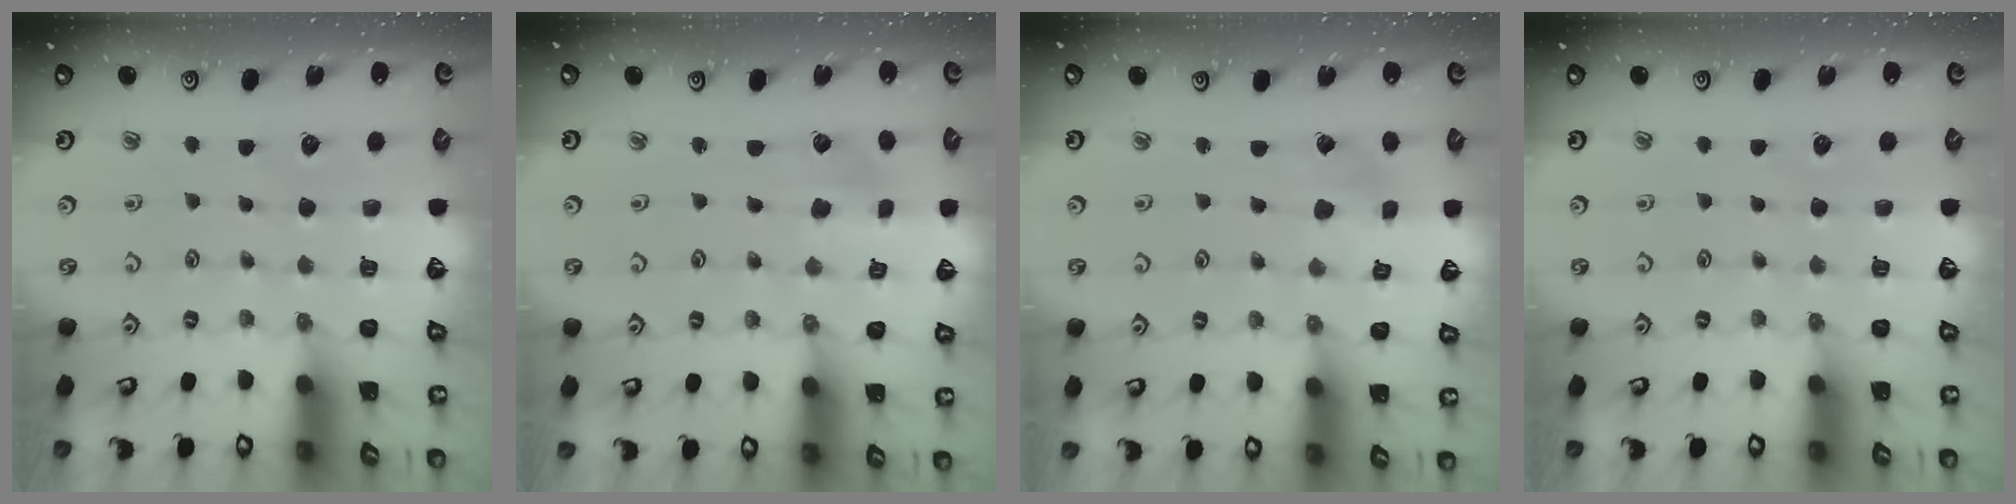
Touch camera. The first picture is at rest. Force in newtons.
{"total": 2.3, "press": 2.3, "slide": 0.5}
{"total": 2.2, "press": 2.2, "slide": 0.2}
{"total": 0.0}